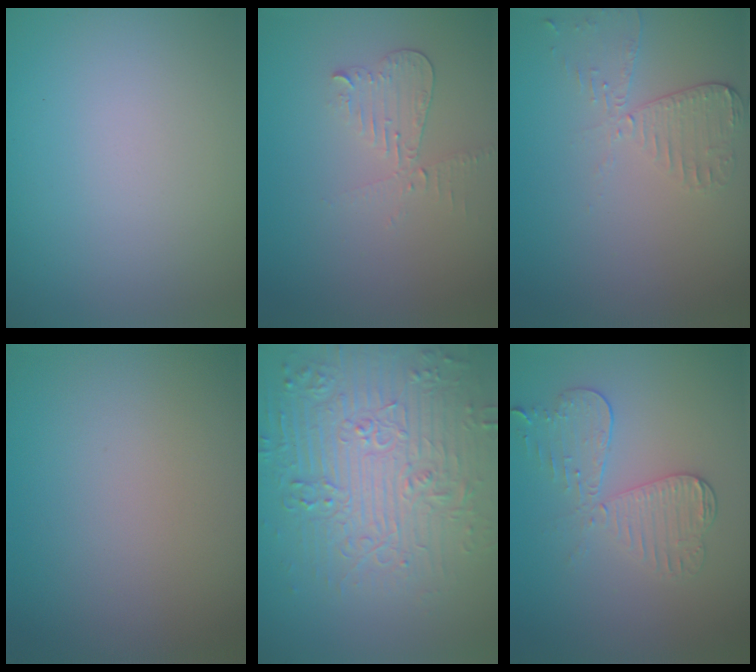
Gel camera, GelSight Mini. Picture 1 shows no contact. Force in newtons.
{"total": 2.1, "press": 2.1, "slide": 0.4}
{"total": 2.6, "press": 2.3, "slide": 1.1}
{"total": 0.0}
{"total": 7.4, "press": 5.9, "slide": 4.6}
{"total": 3.9, "press": 3.3, "slide": 2.0}